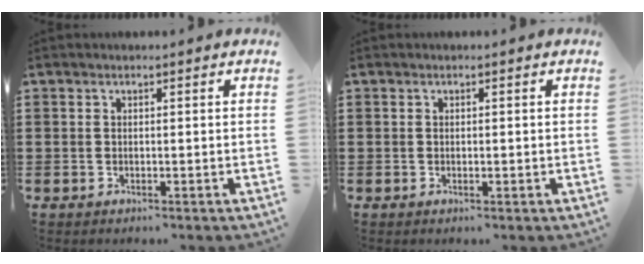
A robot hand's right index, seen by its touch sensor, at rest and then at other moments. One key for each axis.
{"total": 0.0}